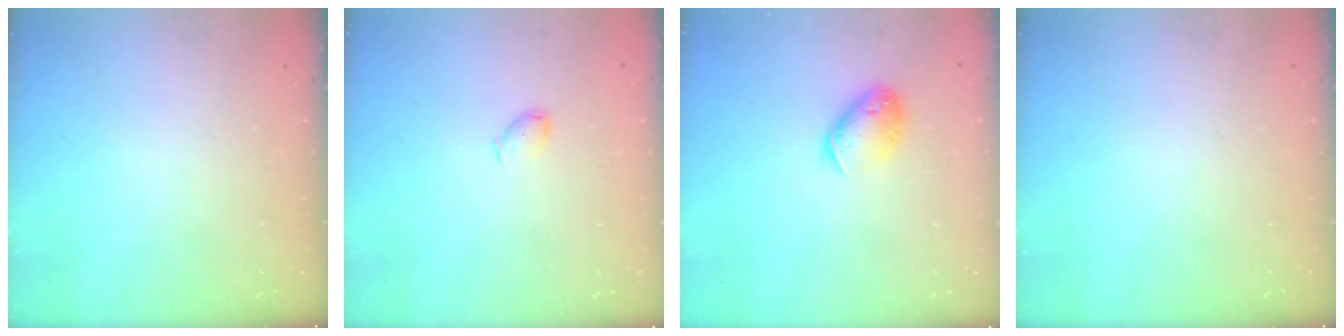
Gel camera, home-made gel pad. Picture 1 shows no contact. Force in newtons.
{"total": 3.7, "press": 3.6, "slide": 0.7}
{"total": 11.7, "press": 11.6, "slide": 1.9}
{"total": 0.0}